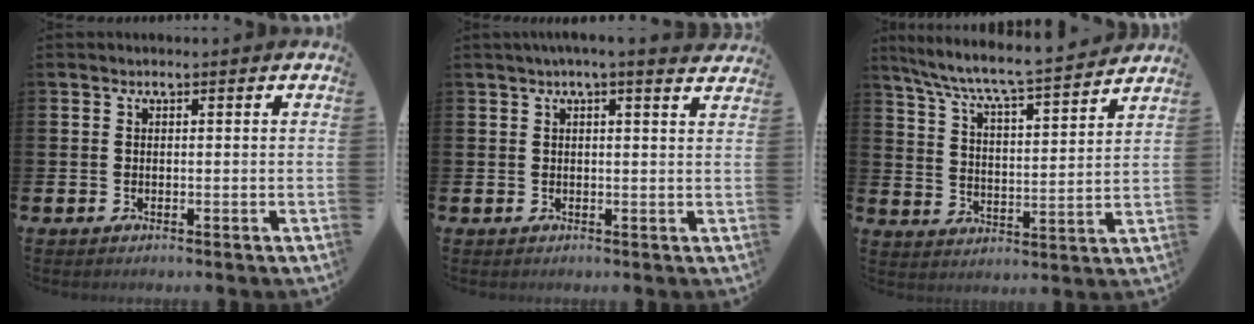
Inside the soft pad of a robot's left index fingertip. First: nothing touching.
{"total": 1.9, "force": [1.6, -0.3, 0.9], "torque": [-0.020, -0.007, 0.029]}
{"total": 7.1, "force": [6.7, 0.0, 2.4], "torque": [-0.082, -0.056, 0.111]}